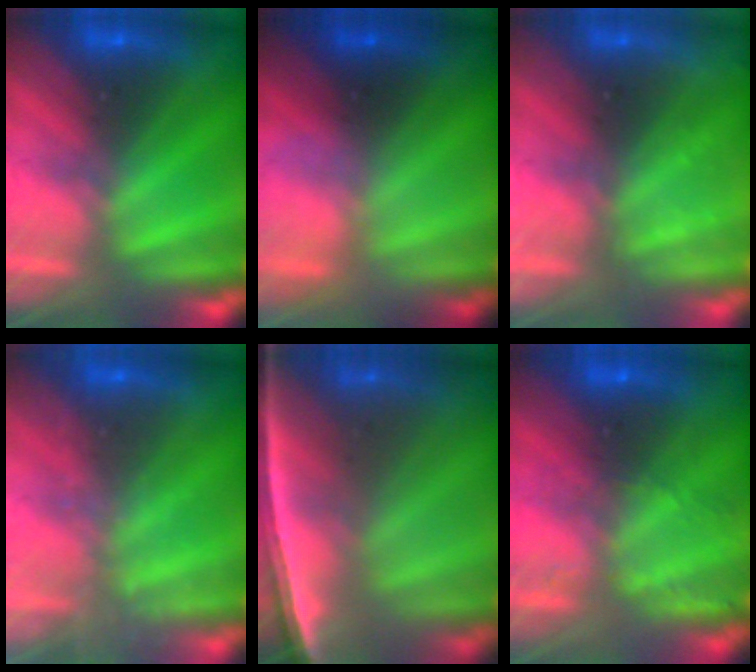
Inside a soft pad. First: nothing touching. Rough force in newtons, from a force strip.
{"total": 2.4}
{"total": 2.3}
{"total": 1.8}
{"total": 7.1}
{"total": 2.2}